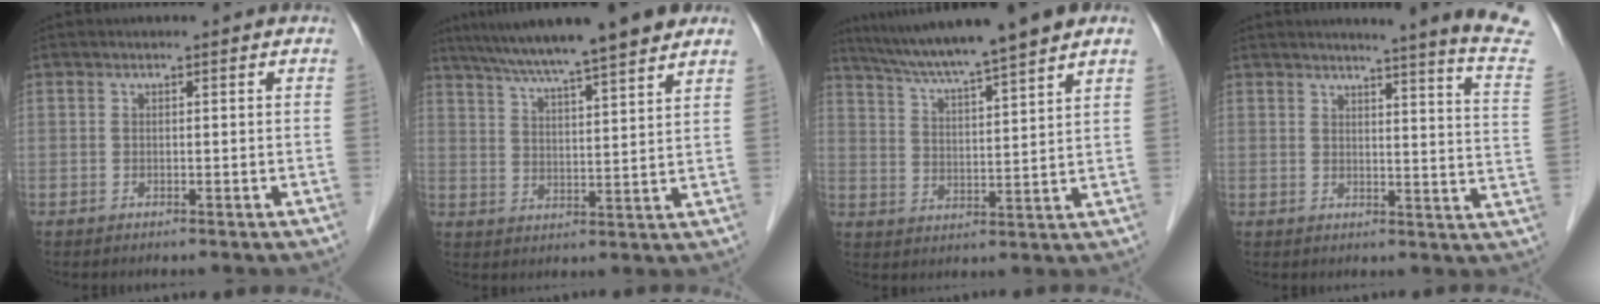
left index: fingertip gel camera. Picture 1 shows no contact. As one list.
[{"total": 15.4, "force": [12.7, 0.3, 8.8], "torque": [-0.143, 0.025, 0.187]}, {"total": 13.7, "force": [11.4, -0.8, 7.5], "torque": [-0.129, 0.019, 0.179]}, {"total": 15.0, "force": [13.5, -2.2, 6.1], "torque": [-0.080, -0.093, 0.137]}]